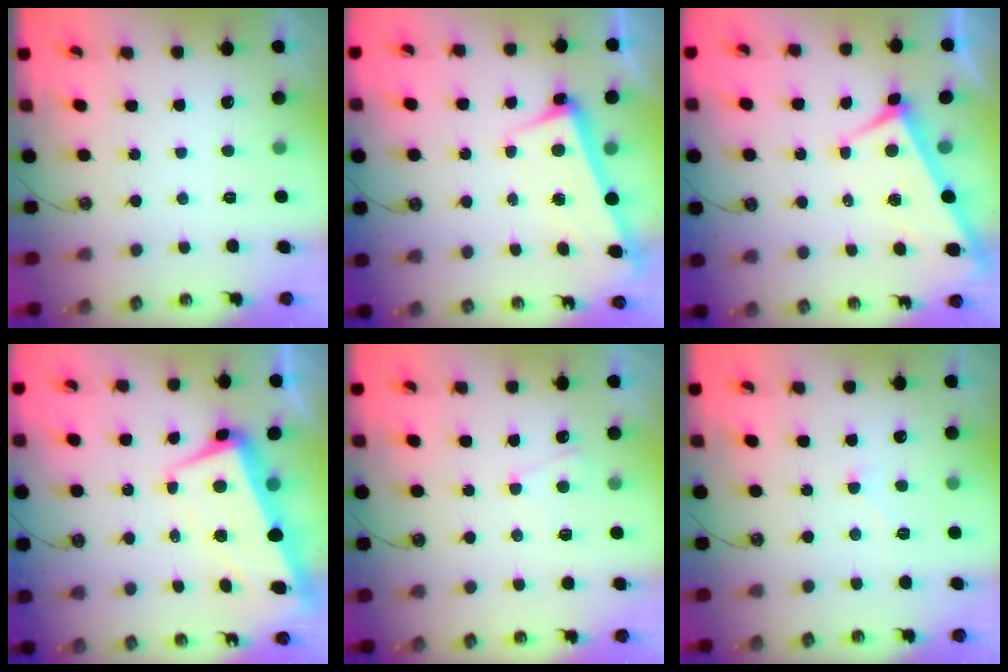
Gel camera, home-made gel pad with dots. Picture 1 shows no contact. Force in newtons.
{"total": 2.8, "press": 2.6, "slide": 1.0}
{"total": 3.6, "press": 3.6, "slide": 0.4}
{"total": 2.8, "press": 2.3, "slide": 1.6}
{"total": 2.2, "press": 2.1, "slide": 0.6}
{"total": 2.9, "press": 2.9, "slide": 0.5}